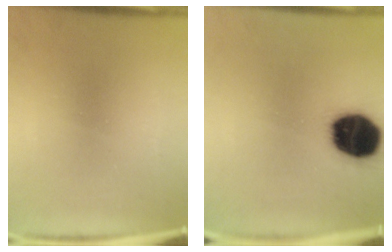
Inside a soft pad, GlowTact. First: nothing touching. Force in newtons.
{"total": 18.2}